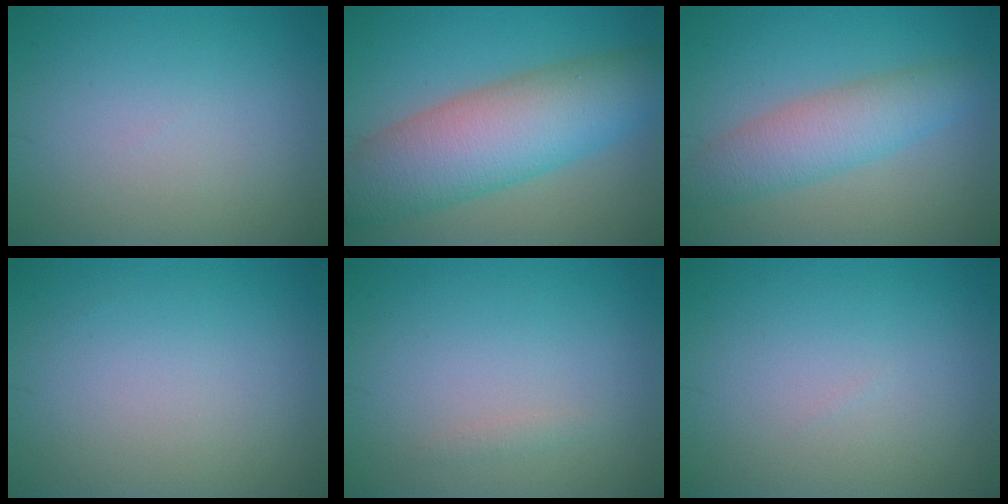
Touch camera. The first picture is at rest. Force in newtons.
{"total": 9.9, "press": 9.9, "slide": 0.6}
{"total": 4.8, "press": 4.8, "slide": 0.2}
{"total": 0.0}
{"total": 0.6, "press": 0.6, "slide": 0.0}
{"total": 0.0}